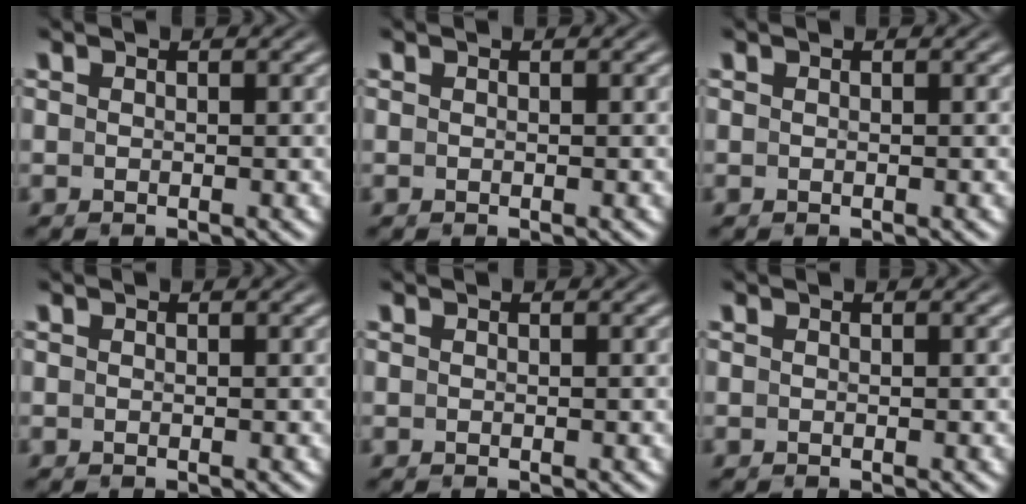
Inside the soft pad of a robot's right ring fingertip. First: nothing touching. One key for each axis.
{"total": 0.0}
{"total": 0.0}
{"total": 0.0}
{"total": 0.0}
{"total": 0.0}